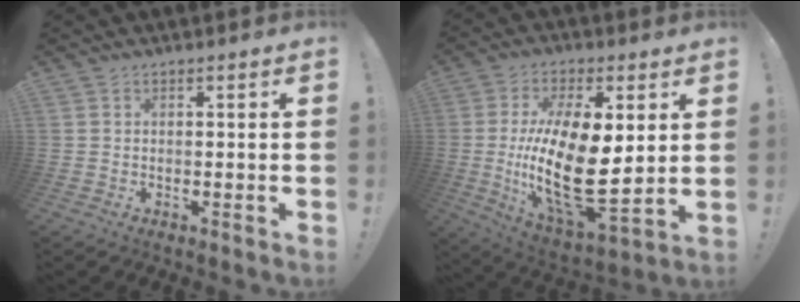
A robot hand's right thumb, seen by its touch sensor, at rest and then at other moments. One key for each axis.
{"total": 23.6, "fx": 0.3, "fy": 10.7, "fz": 21.0, "tx": -0.403, "ty": -0.027, "tz": 0.014}